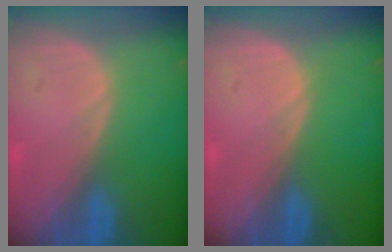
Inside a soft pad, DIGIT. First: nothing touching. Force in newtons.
{"total": 0.0}